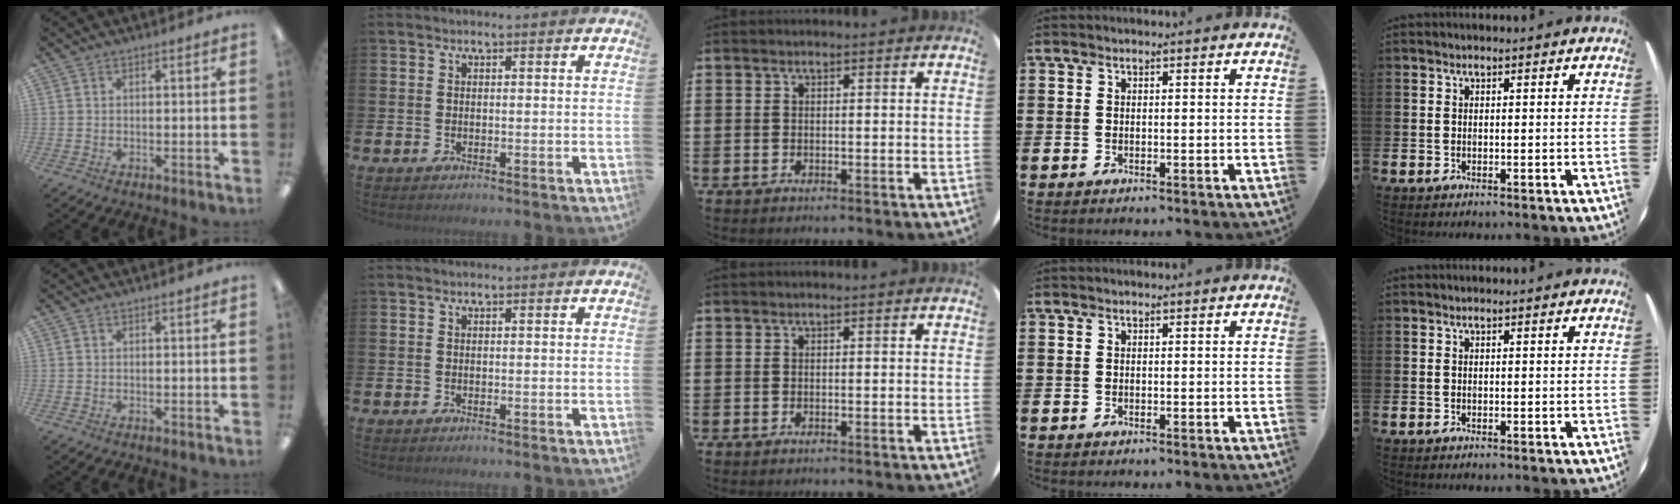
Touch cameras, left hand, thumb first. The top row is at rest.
{}